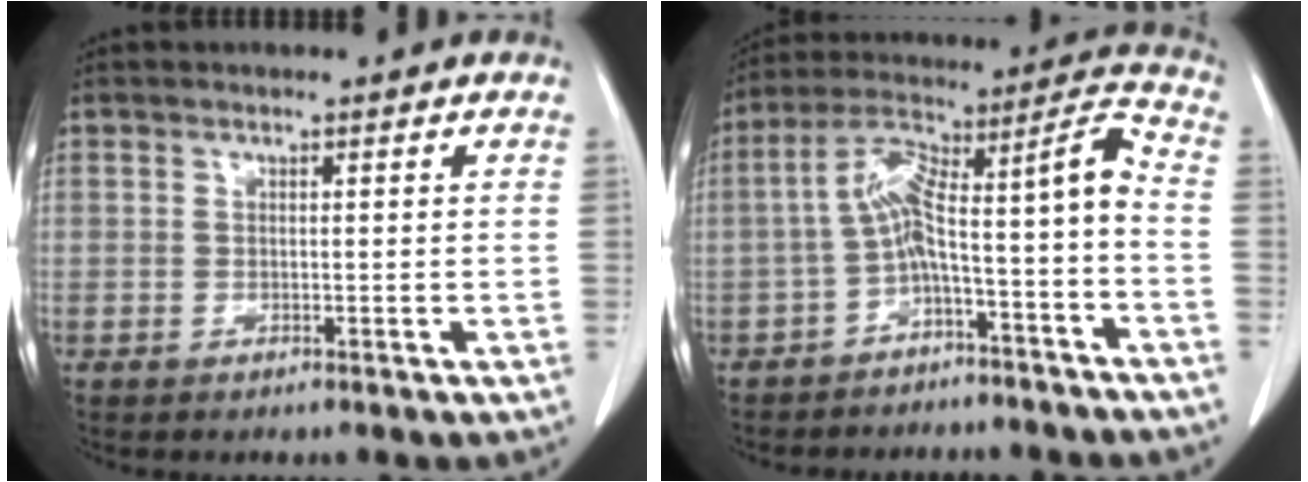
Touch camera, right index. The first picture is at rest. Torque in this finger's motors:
{"motor_torque": [1.19, -0.50, 0.60, 0.15]}